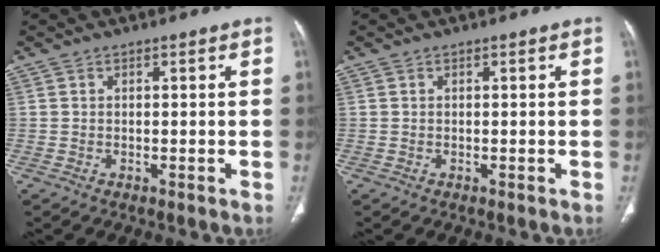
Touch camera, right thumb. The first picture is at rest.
{"total": 0.0}